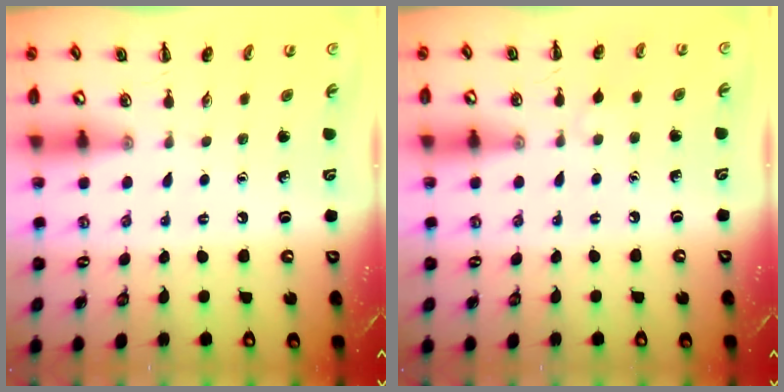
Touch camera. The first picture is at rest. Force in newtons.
{"total": 2.8, "press": 2.6, "slide": 1.1}